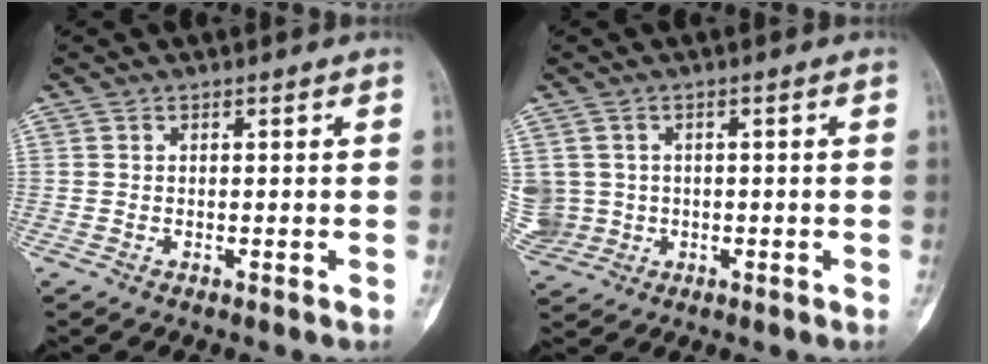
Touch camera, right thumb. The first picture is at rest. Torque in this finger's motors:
{"motor_torque": [0.31, 1.58, 1.04, 0.23, 0.26]}